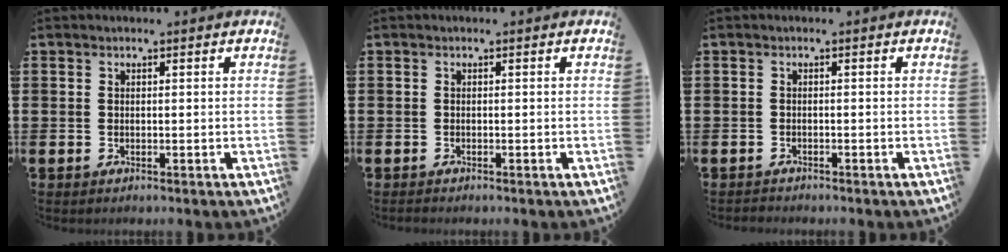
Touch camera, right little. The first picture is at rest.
{"total": 0.0}
{"total": 0.5, "force": [-0.5, 0.1, -0.1], "torque": [-0.001, -0.001, -0.011]}